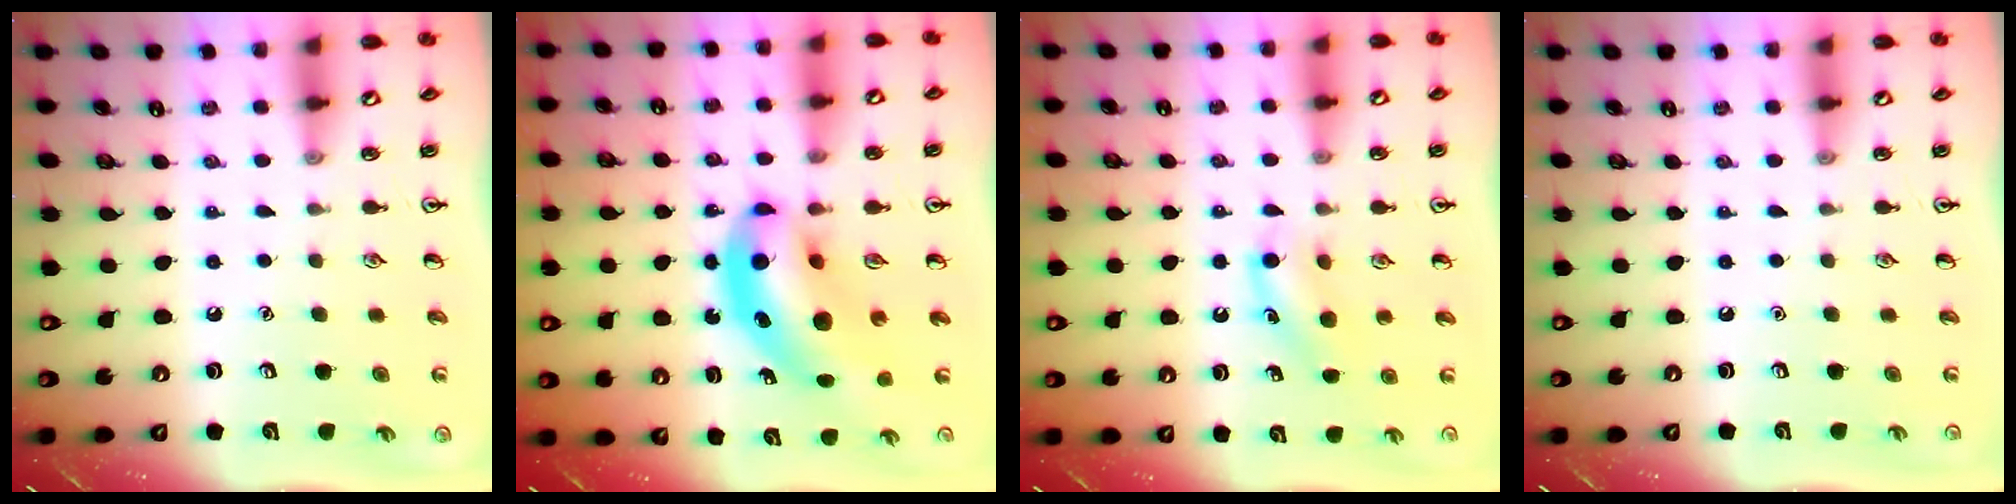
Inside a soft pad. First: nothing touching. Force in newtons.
{"total": 13.1, "press": 12.4, "slide": 4.1}
{"total": 8.2, "press": 8.0, "slide": 1.8}
{"total": 0.0}